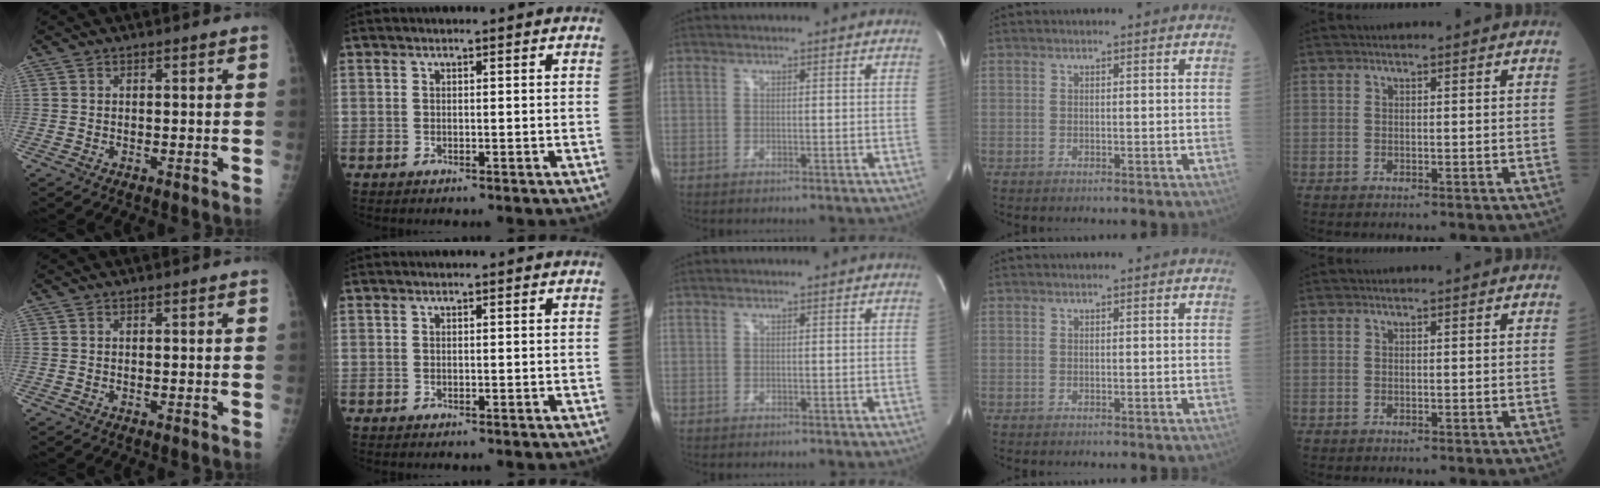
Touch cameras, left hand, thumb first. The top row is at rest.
{}